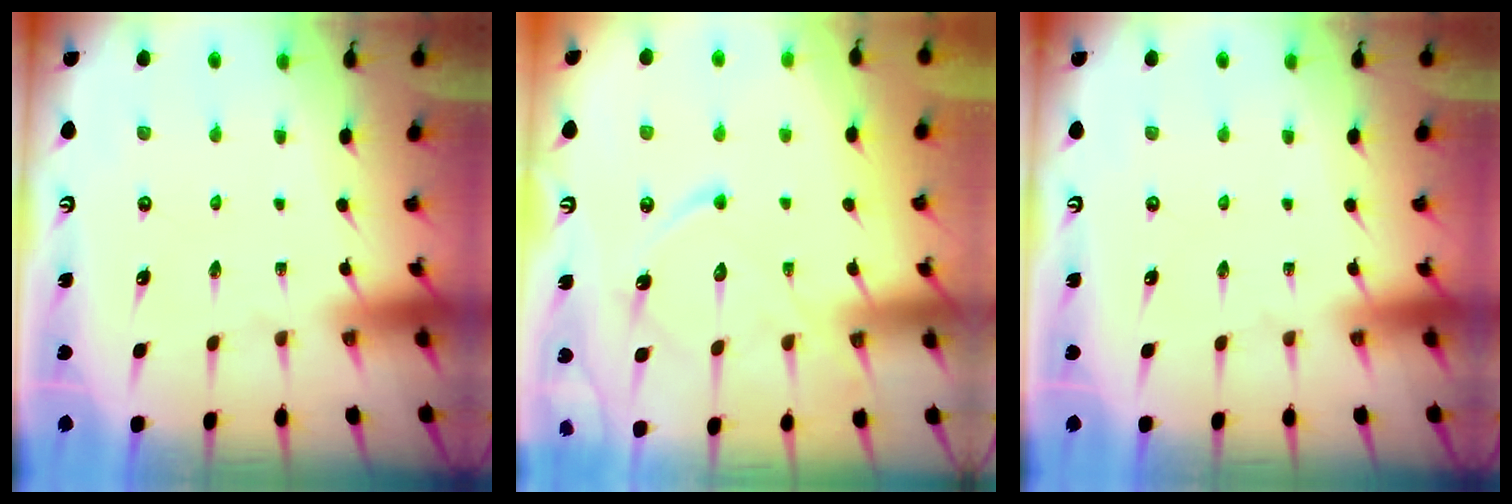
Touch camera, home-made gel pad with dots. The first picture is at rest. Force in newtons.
{"total": 12.8, "press": 12.8, "slide": 1.2}
{"total": 0.0}